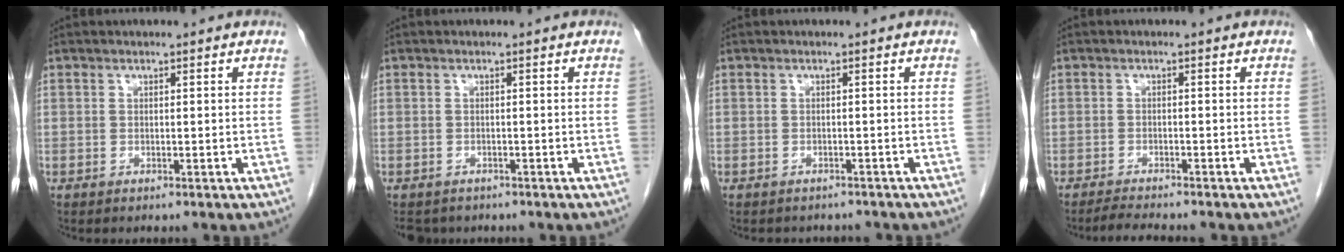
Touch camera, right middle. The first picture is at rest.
{"total": 4.2, "force": [-3.3, 2.5, 0.8], "torque": [-0.006, -0.001, -0.047]}
{"total": 3.5, "force": [-3.2, 1.4, 0.3], "torque": [-0.008, -0.002, -0.038]}
{"total": 3.5, "force": [-3.2, -0.1, 1.3], "torque": [-0.027, -0.014, -0.052]}